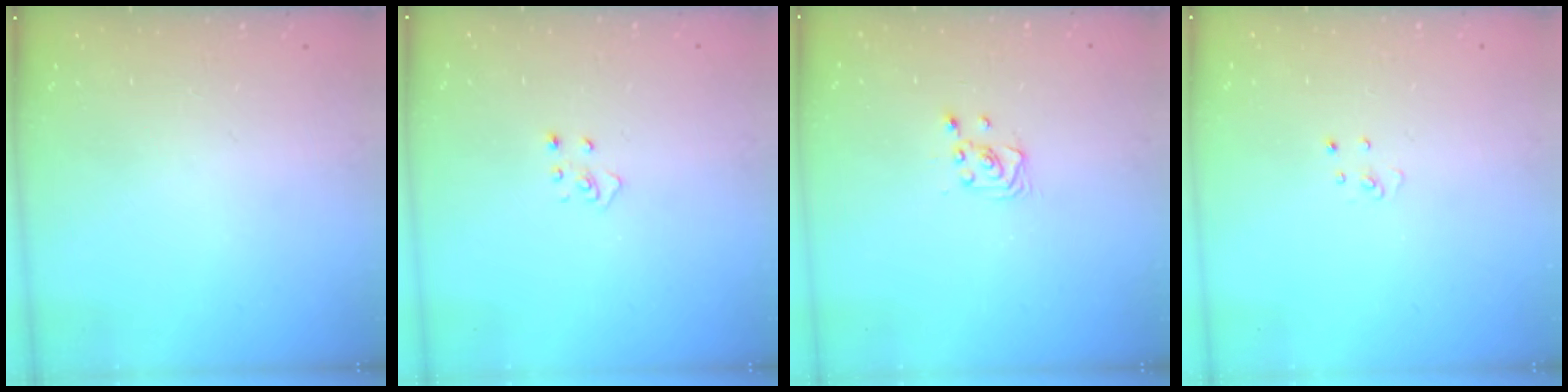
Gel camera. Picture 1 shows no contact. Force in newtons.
{"total": 3.3, "press": 3.3, "slide": 0.3}
{"total": 2.2, "press": 2.2, "slide": 0.3}
{"total": 3.1, "press": 3.1, "slide": 0.2}